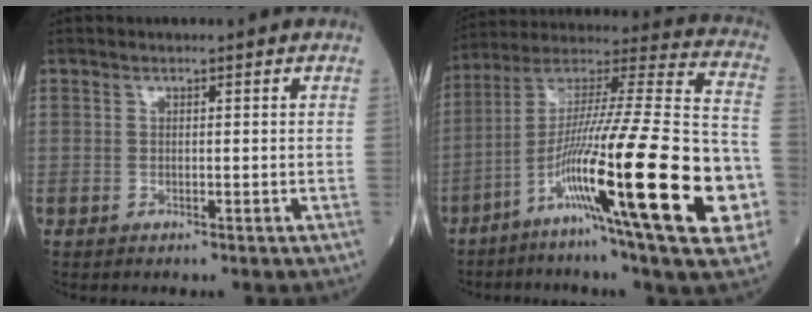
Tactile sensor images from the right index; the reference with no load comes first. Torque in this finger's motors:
{"motor_torque": [1.25, -0.89, 0.78, 0.21]}